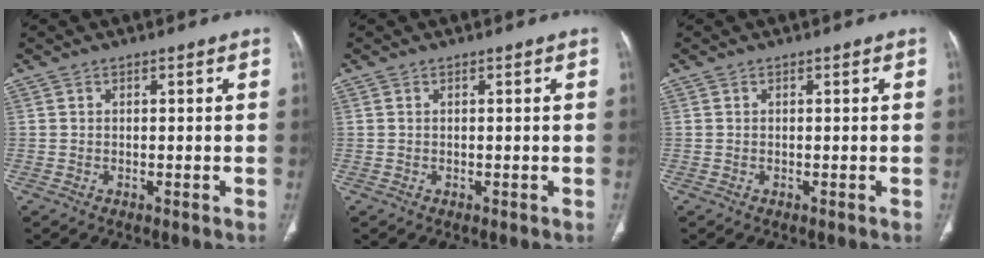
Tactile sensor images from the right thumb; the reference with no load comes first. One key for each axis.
{"total": 0.0}
{"total": 0.0}